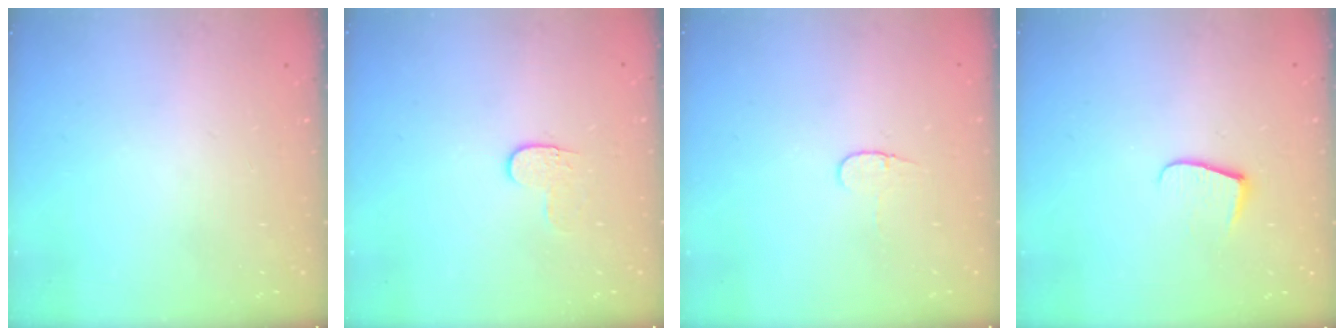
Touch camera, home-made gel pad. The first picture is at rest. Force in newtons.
{"total": 4.0, "press": 3.9, "slide": 0.5}
{"total": 3.7, "press": 3.6, "slide": 0.4}
{"total": 7.7, "press": 7.7, "slide": 0.6}